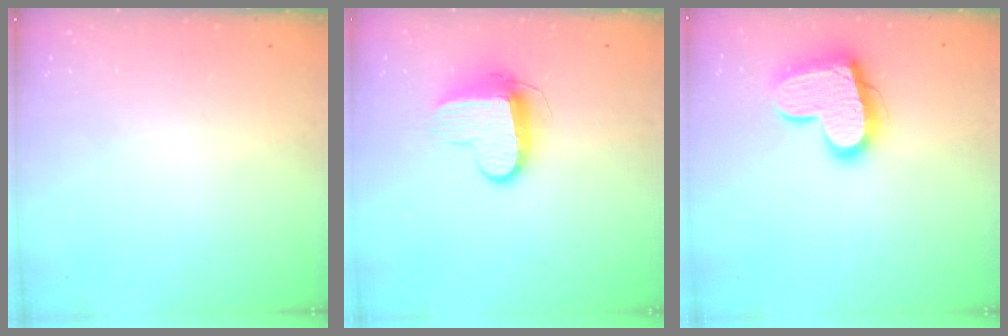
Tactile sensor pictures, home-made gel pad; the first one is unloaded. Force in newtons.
{"total": 9.6, "press": 9.6, "slide": 0.8}
{"total": 17.0, "press": 16.9, "slide": 1.4}